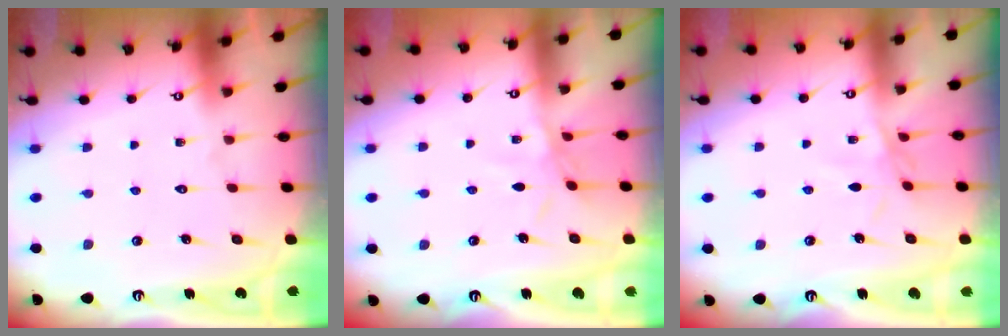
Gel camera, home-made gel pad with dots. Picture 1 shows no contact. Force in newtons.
{"total": 5.8, "press": 5.8, "slide": 0.4}
{"total": 3.1, "press": 3.1, "slide": 0.2}